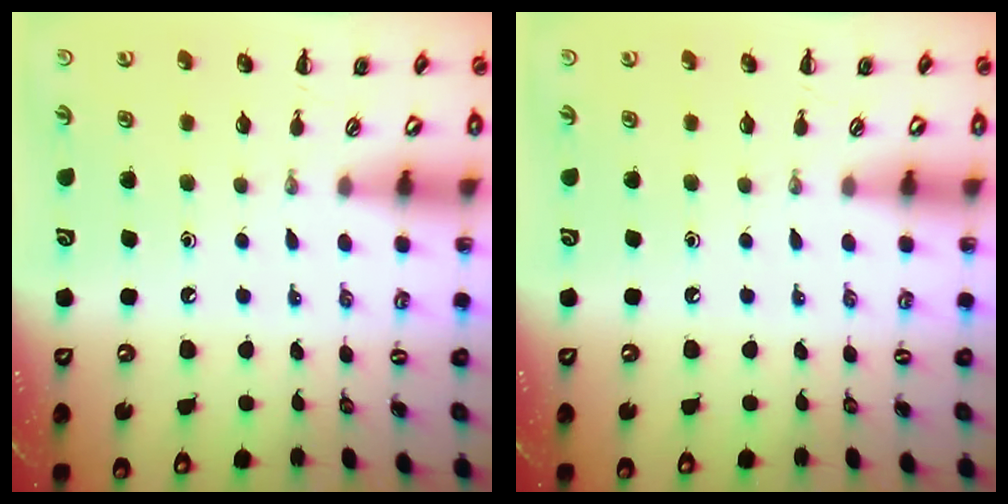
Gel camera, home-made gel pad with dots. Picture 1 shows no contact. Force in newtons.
{"total": 0.0}